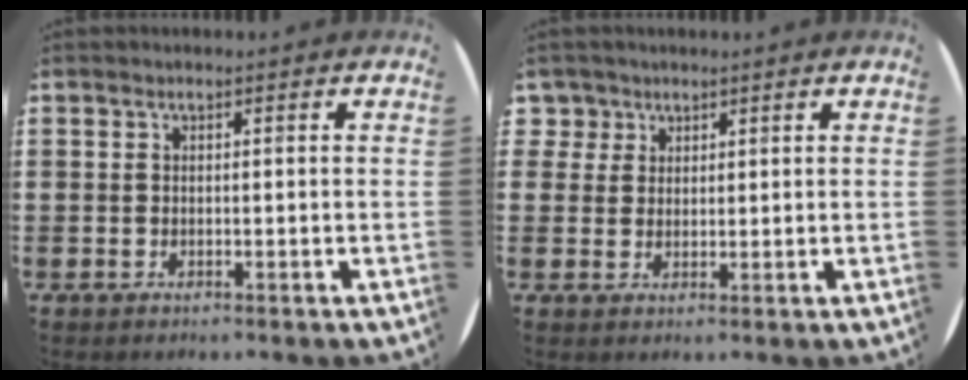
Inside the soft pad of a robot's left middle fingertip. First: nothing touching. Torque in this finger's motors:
{"motor_torque": [0.07, -0.12, -0.45, -0.13]}